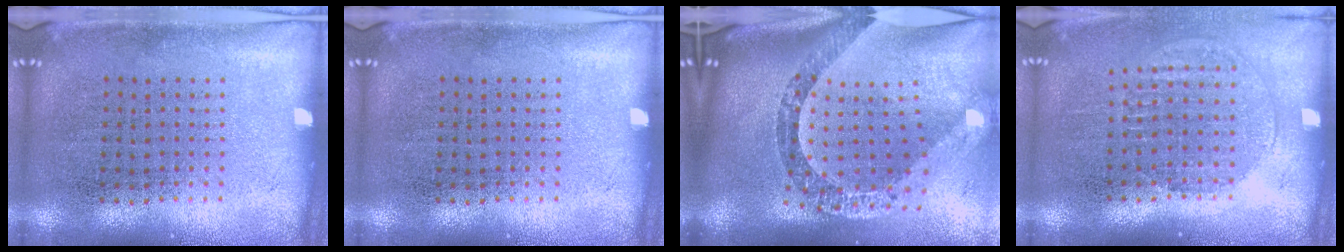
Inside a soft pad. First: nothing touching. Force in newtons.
{"total": 0.0}
{"total": 3.3, "press": 2.2, "slide": 2.4}
{"total": 1.3, "press": 1.2, "slide": 0.6}